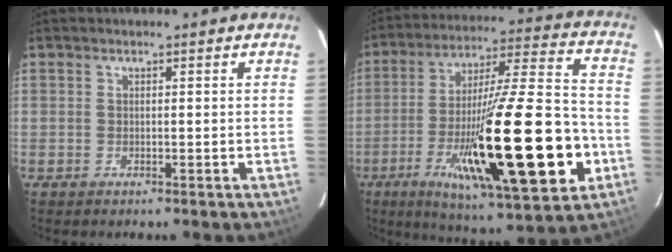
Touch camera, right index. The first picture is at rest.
{"total": 28.8, "force": [-8.3, 3.8, 27.3], "torque": [-0.440, -0.027, -0.126]}